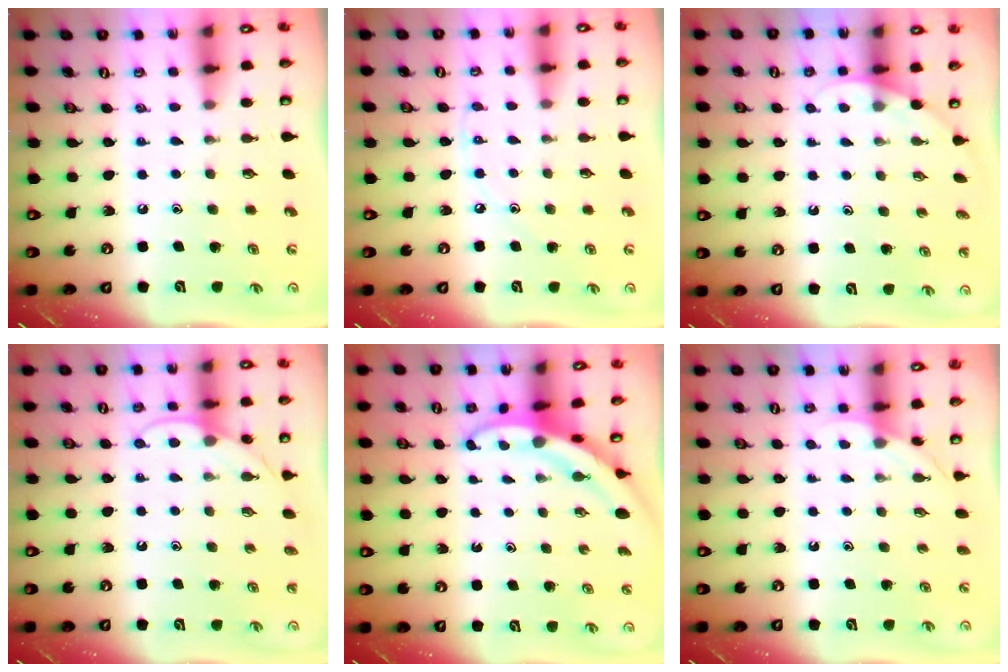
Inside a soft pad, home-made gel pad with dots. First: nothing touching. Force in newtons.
{"total": 4.3, "press": 4.3, "slide": 0.6}
{"total": 2.8, "press": 2.8, "slide": 0.1}
{"total": 6.6, "press": 6.6, "slide": 0.3}
{"total": 3.1, "press": 3.1, "slide": 0.3}
{"total": 3.1, "press": 3.1, "slide": 0.3}